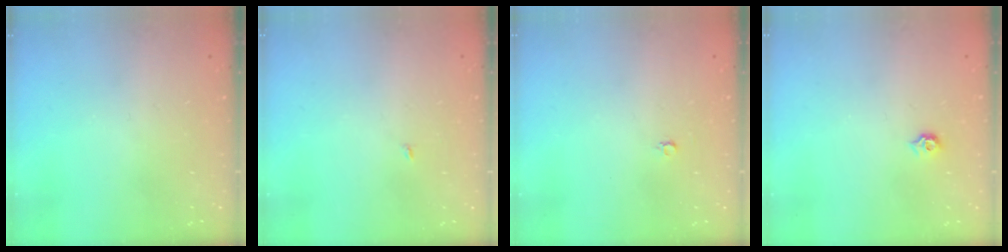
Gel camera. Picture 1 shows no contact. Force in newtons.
{"total": 1.9, "press": 1.9, "slide": 0.2}
{"total": 2.2, "press": 2.2, "slide": 0.2}
{"total": 5.3, "press": 5.2, "slide": 0.8}